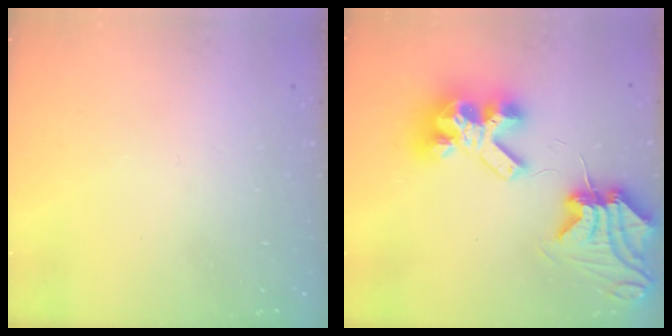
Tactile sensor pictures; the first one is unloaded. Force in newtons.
{"total": 14.5, "press": 14.4, "slide": 1.7}